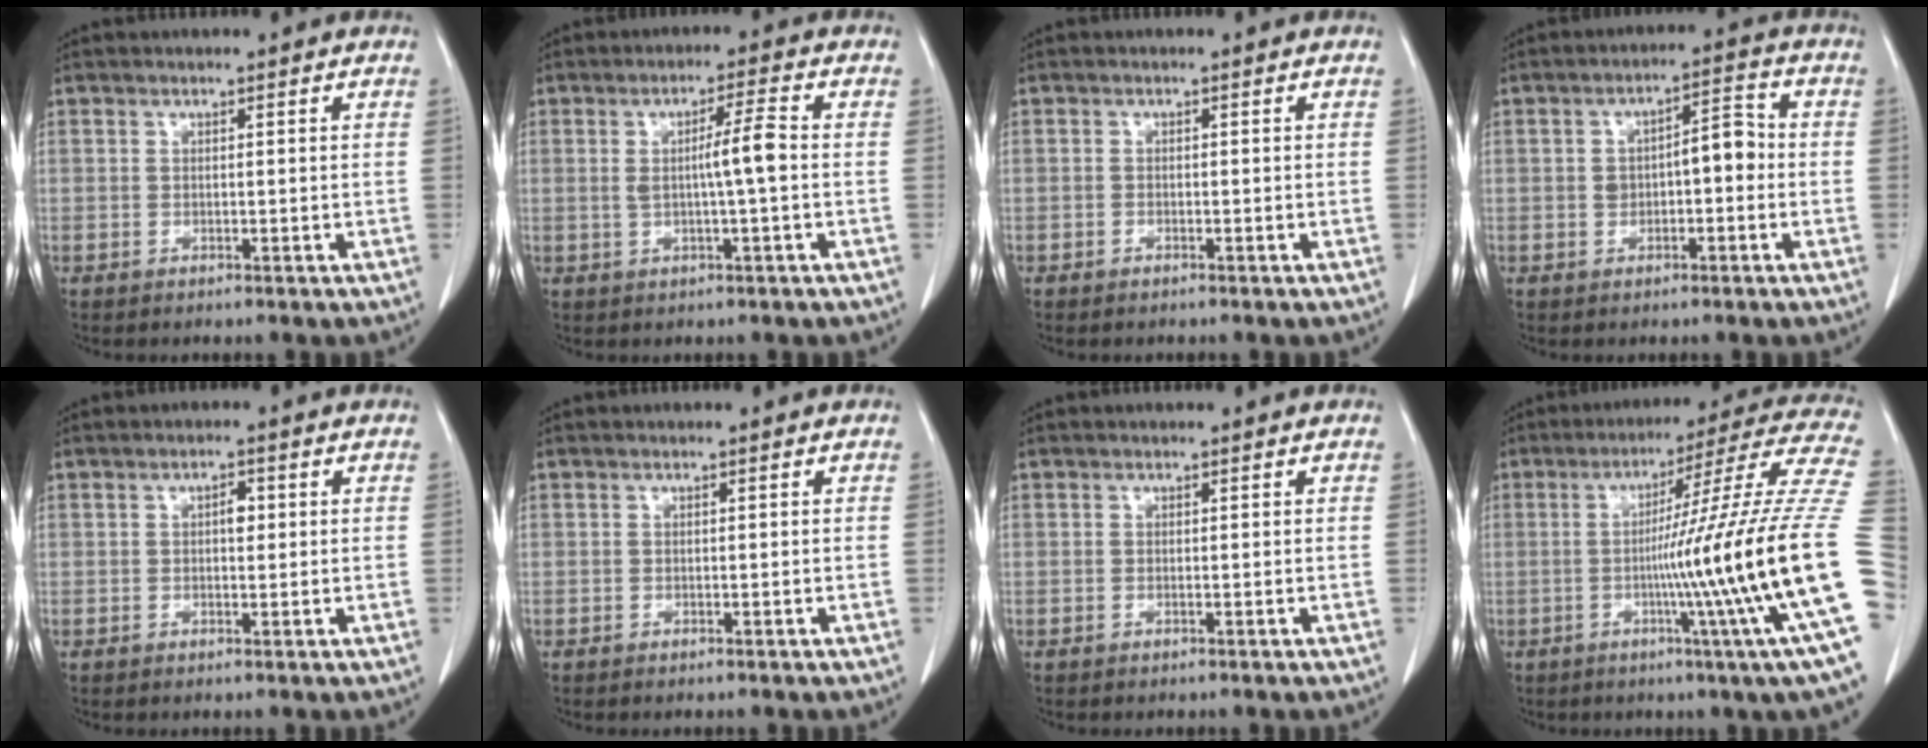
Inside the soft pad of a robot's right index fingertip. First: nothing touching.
{"total": 5.1, "force": [0.0, -0.1, 5.1], "torque": [-0.086, 0.003, 0.001]}
{"total": 0.6, "force": [-0.5, 0.2, 0.3], "torque": [-0.010, -0.001, -0.008]}
{"total": 5.7, "force": [-0.3, 2.5, 5.1], "torque": [-0.084, 0.031, -0.005]}
{"total": 1.8, "force": [0.3, 0.9, 1.6], "torque": [-0.023, 0.004, 0.003]}
{"total": 0.0}
{"total": 0.0}
{"total": 25.8, "force": [-4.4, -3.0, 25.2], "torque": [-0.273, -0.007, -0.093]}